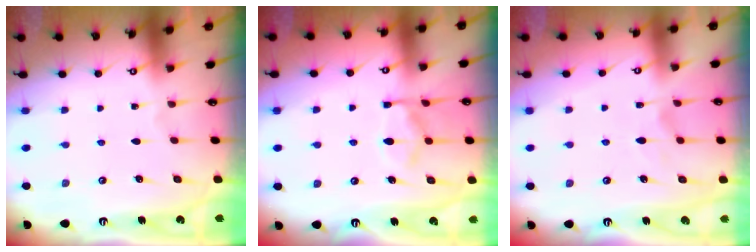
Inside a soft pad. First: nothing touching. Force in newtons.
{"total": 11.3, "press": 11.3, "slide": 1.1}
{"total": 1.5, "press": 1.3, "slide": 0.6}